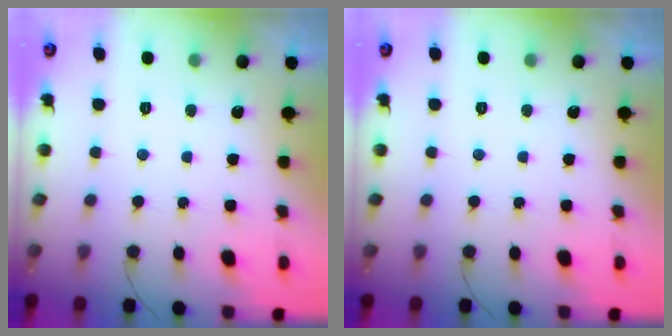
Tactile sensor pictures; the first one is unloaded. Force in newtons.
{"total": 0.0}